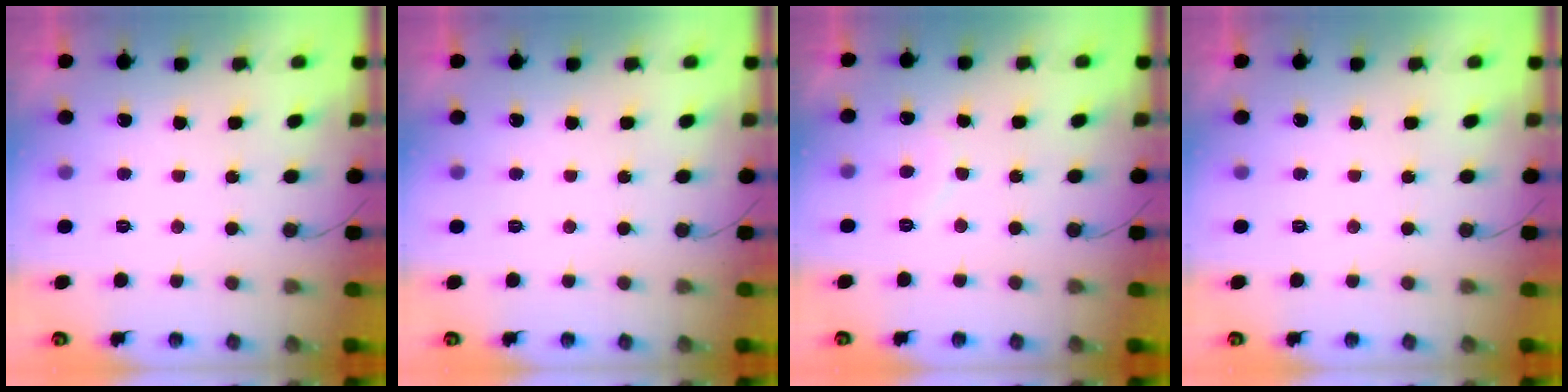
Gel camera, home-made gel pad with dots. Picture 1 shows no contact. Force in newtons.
{"total": 0.0}
{"total": 6.0, "press": 6.0, "slide": 0.5}
{"total": 0.0}